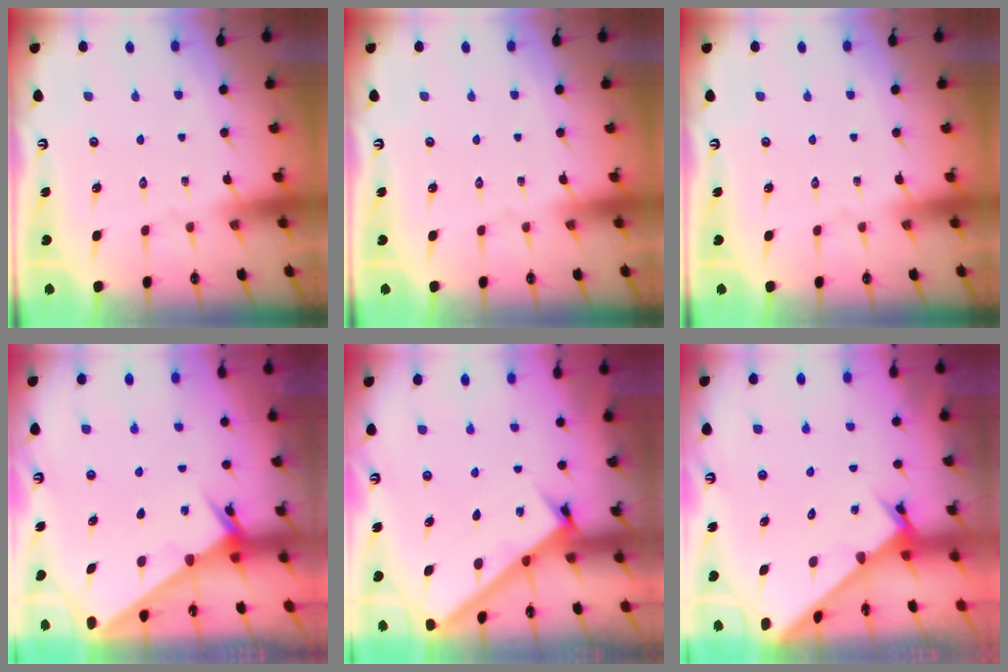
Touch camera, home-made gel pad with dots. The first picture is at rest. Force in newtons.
{"total": 0.0}
{"total": 0.0}
{"total": 1.8, "press": 1.8, "slide": 0.0}
{"total": 3.1, "press": 3.1, "slide": 0.1}
{"total": 2.5, "press": 2.5, "slide": 0.3}